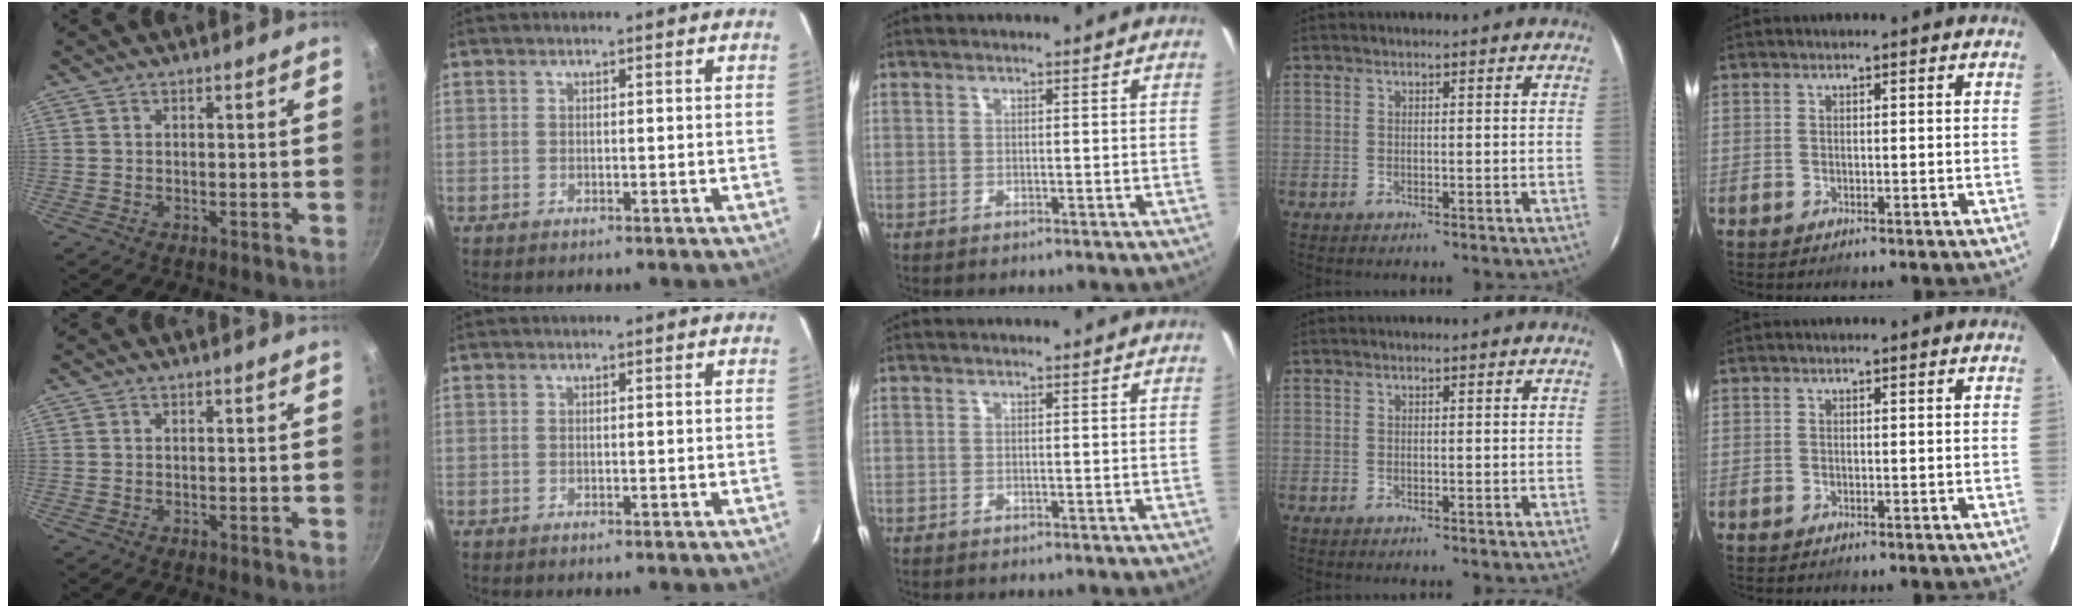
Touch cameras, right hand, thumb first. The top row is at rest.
{}